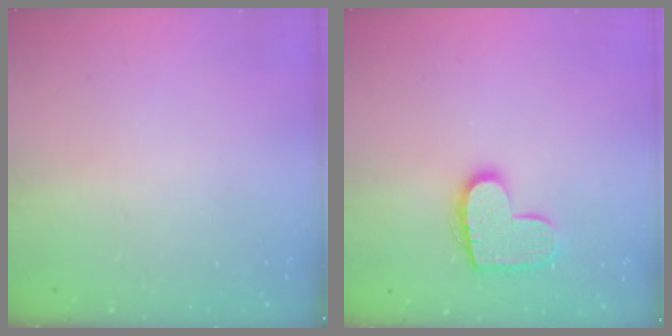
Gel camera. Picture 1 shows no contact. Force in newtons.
{"total": 12.4, "press": 12.4, "slide": 0.6}